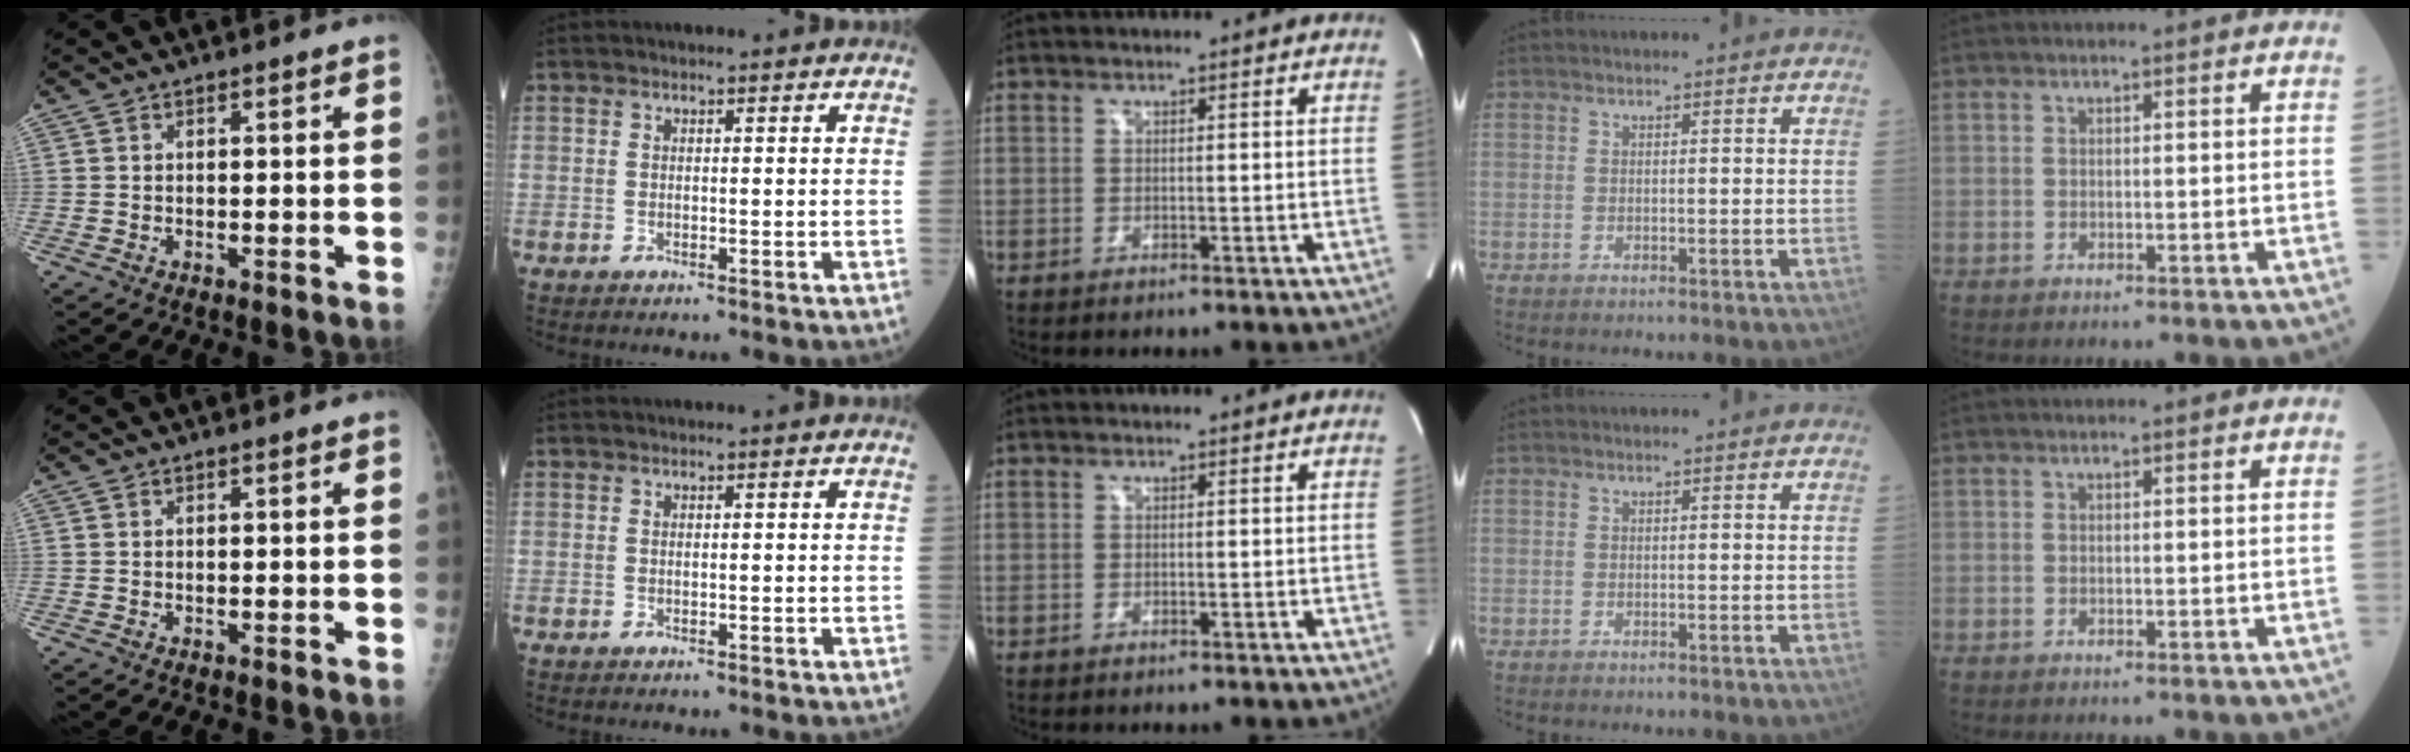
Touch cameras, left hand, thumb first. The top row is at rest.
{}